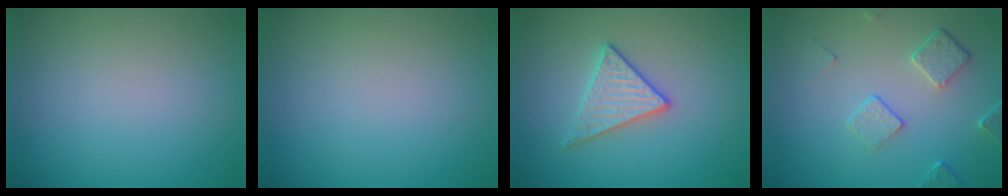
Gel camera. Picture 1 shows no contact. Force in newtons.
{"total": 0.0}
{"total": 2.8, "press": 2.6, "slide": 1.0}
{"total": 2.7, "press": 2.0, "slide": 1.7}